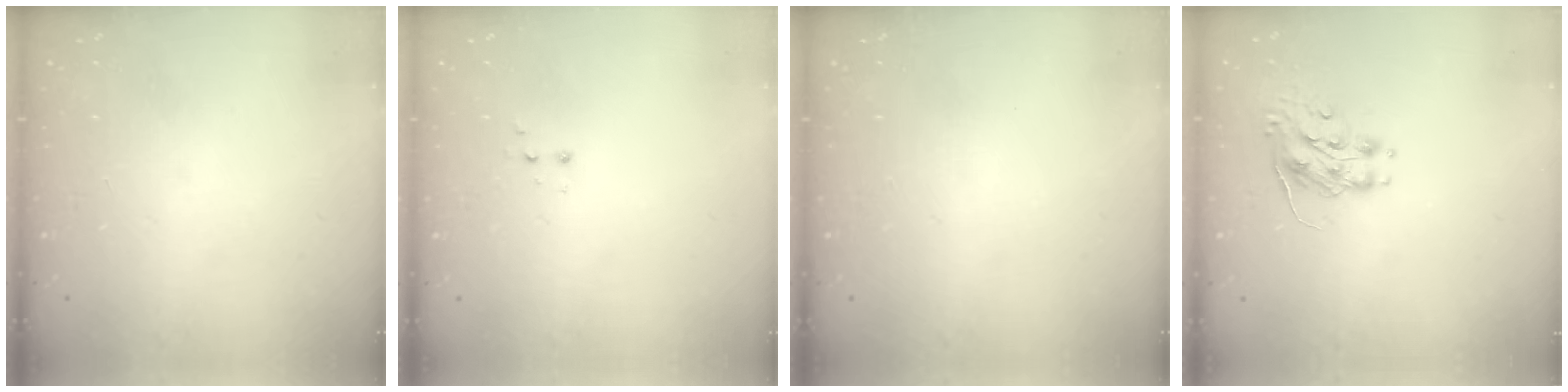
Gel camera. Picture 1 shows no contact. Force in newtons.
{"total": 2.8, "press": 2.8, "slide": 0.5}
{"total": 0.0}
{"total": 8.5, "press": 8.4, "slide": 0.6}